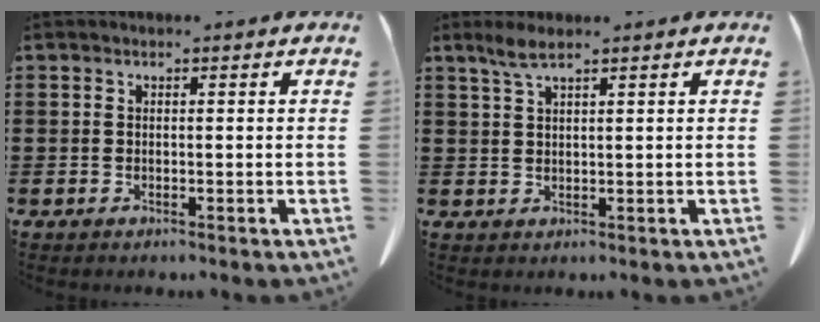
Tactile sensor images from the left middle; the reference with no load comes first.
{"total": 2.8, "force": [1.9, 0.4, 2.0], "torque": [-0.044, 0.002, 0.035]}